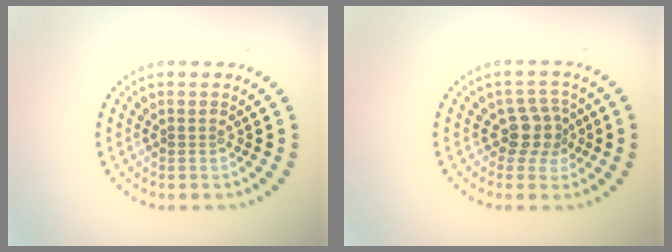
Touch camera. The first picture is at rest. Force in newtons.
{"total": 2.7, "press": 2.2, "slide": 1.6}